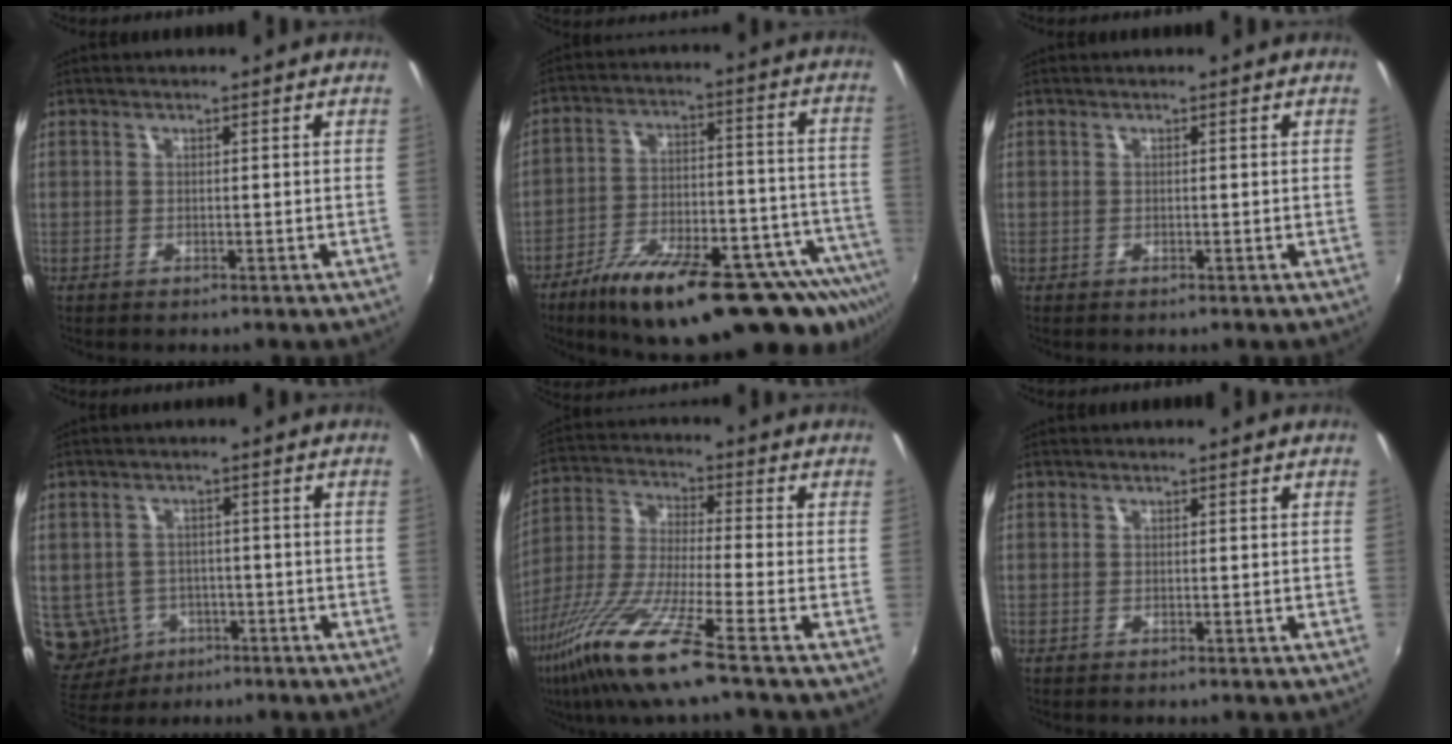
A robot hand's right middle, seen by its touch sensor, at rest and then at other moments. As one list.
[{"total": 29.4, "force": [-20.3, 9.8, 18.9], "torque": [-0.267, -0.026, -0.273]}, {"total": 0.0}, {"total": 9.6, "force": [-3.4, 8.2, 3.4], "torque": [-0.107, -0.003, -0.038]}, {"total": 14.6, "force": [-9.3, -0.3, 11.2], "torque": [-0.235, -0.036, -0.182]}, {"total": 0.0}]